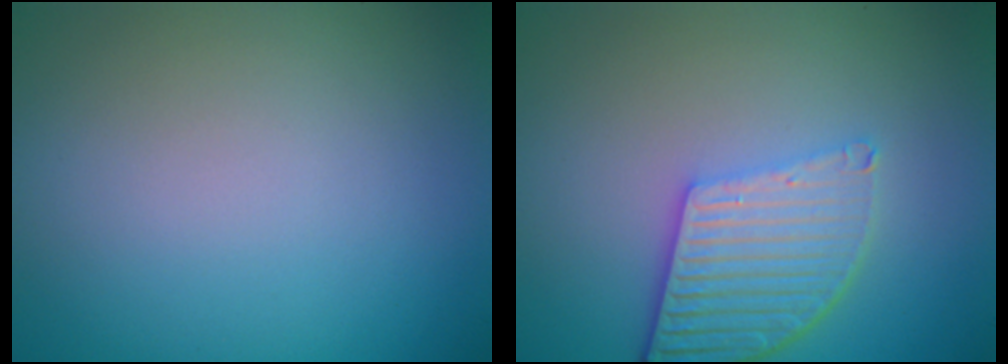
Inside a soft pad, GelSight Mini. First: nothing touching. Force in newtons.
{"total": 5.2, "press": 3.8, "slide": 3.6}